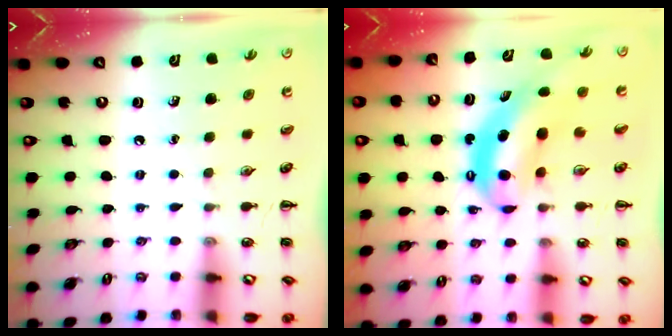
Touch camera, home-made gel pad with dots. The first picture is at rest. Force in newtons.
{"total": 6.9, "press": 6.7, "slide": 1.6}